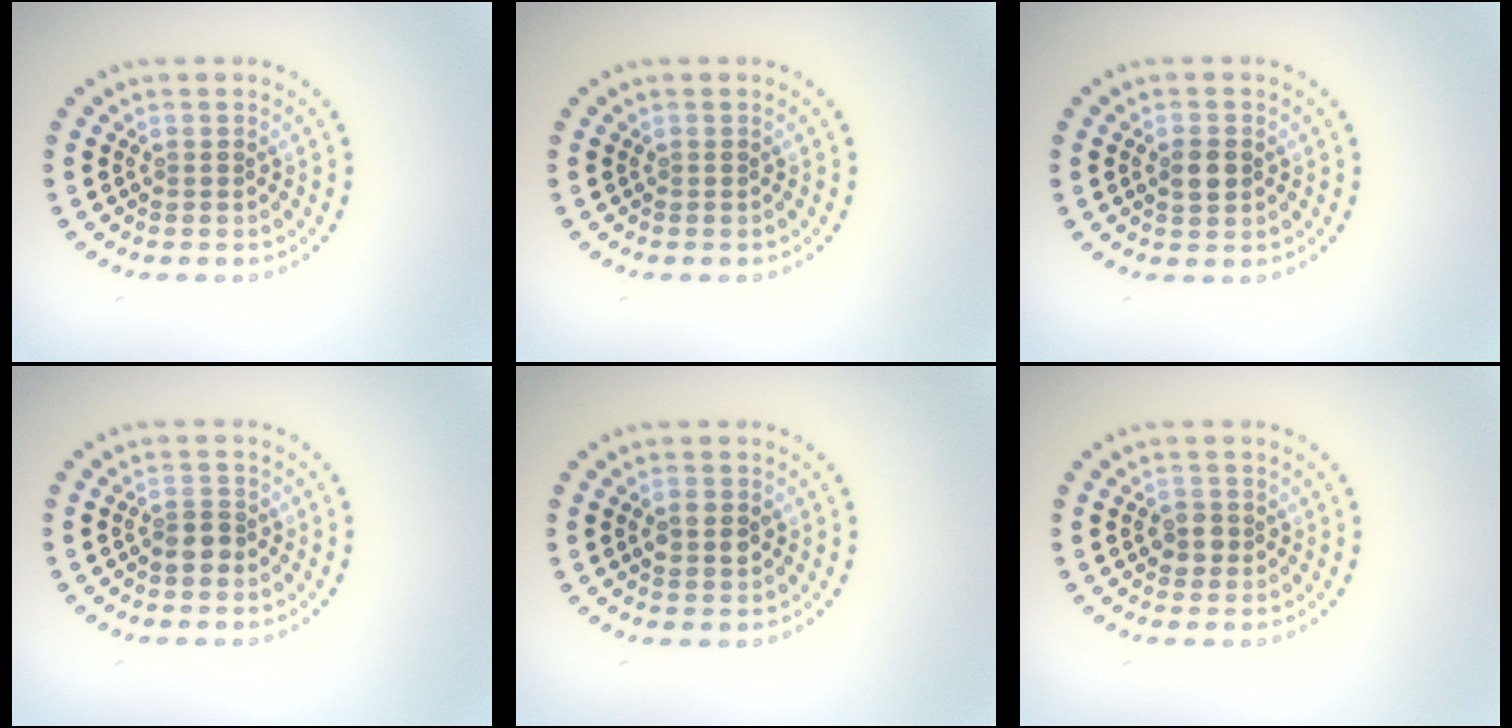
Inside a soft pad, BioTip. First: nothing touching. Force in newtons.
{"total": 0.0}
{"total": 1.9, "press": 1.9, "slide": 0.1}
{"total": 1.7, "press": 1.5, "slide": 0.8}
{"total": 2.3, "press": 2.3, "slide": 0.1}
{"total": 1.6, "press": 1.5, "slide": 0.6}